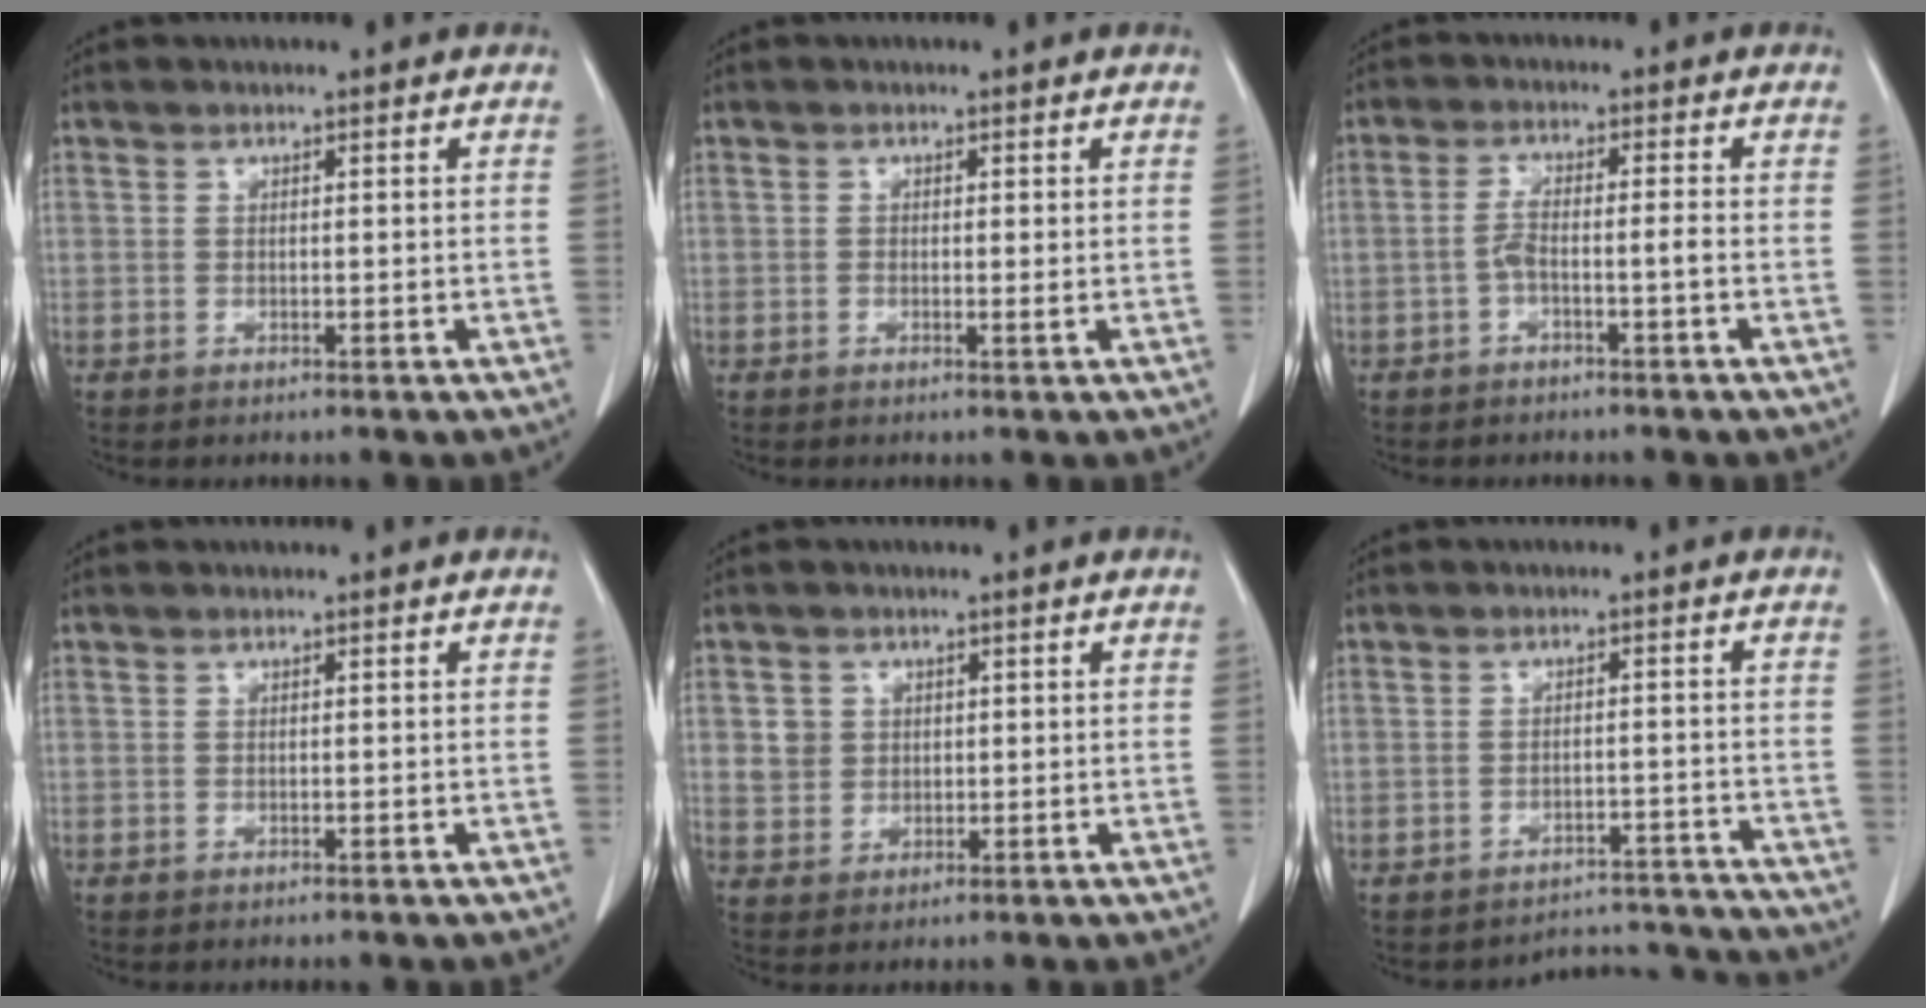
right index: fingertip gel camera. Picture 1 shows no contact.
{"total": 0.6, "force": [-0.1, 0.2, 0.6], "torque": [-0.009, -0.001, -0.002]}
{"total": 3.0, "force": [-1.5, 0.2, 2.7], "torque": [-0.050, 0.011, -0.026]}
{"total": 0.0}
{"total": 3.7, "force": [0.9, 3.5, 0.8], "torque": [-0.012, 0.010, 0.022]}
{"total": 7.7, "force": [-7.3, 1.7, -2.0], "torque": [0.038, 0.040, -0.084]}